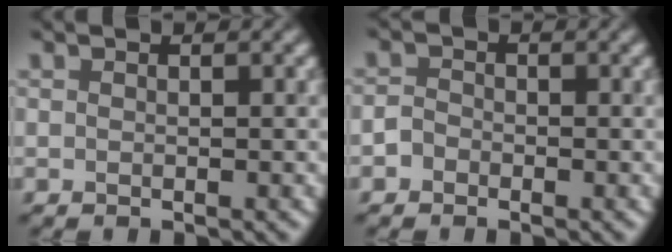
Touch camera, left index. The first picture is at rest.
{"total": 1.2, "force": [-1.0, 0.6, -0.3], "torque": [0.010, 0.002, -0.021]}